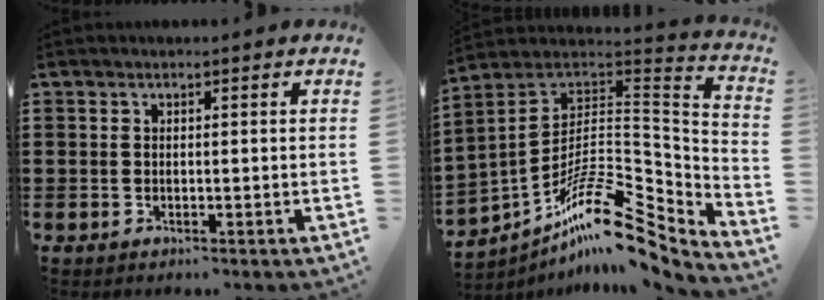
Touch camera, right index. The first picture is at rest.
{"total": 14.1, "force": [-9.6, 4.9, 9.1], "torque": [-0.134, 0.006, -0.178]}